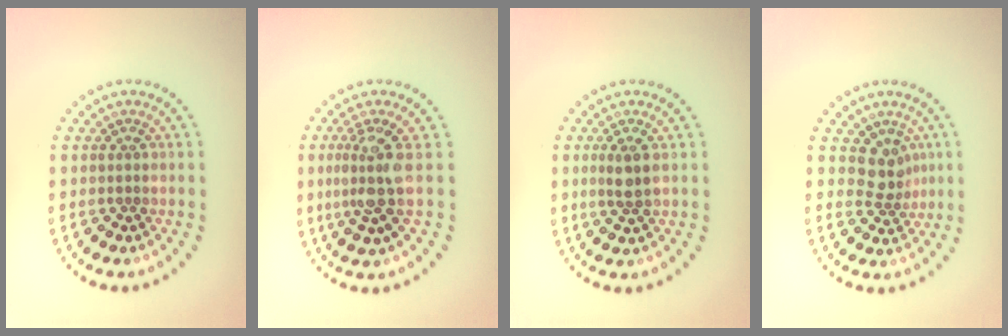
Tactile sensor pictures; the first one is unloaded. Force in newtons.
{"total": 3.5, "press": 2.6, "slide": 2.4}
{"total": 2.0, "press": 1.8, "slide": 0.9}
{"total": 2.5, "press": 1.9, "slide": 1.7}